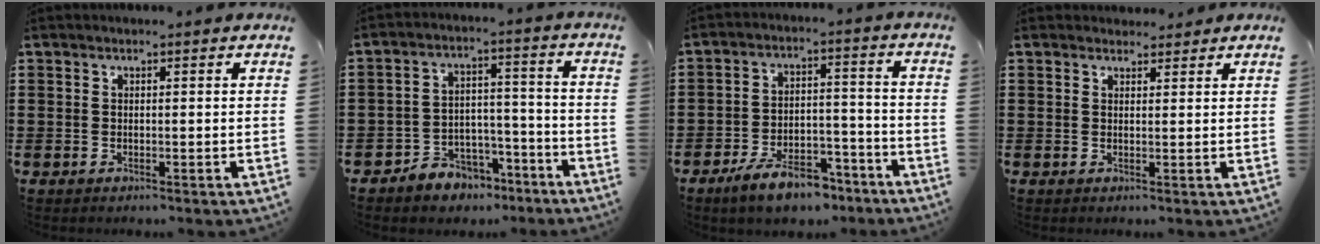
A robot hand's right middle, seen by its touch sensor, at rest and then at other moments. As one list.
[{"total": 5.1, "force": [-4.5, 2.4, 0.2], "torque": [-0.012, 0.013, -0.089]}, {"total": 8.2, "force": [-6.7, 2.6, 3.9], "torque": [-0.073, 0.015, -0.124]}, {"total": 2.0, "force": [1.9, 0.5, 0.0], "torque": [0.003, -0.004, 0.037]}]